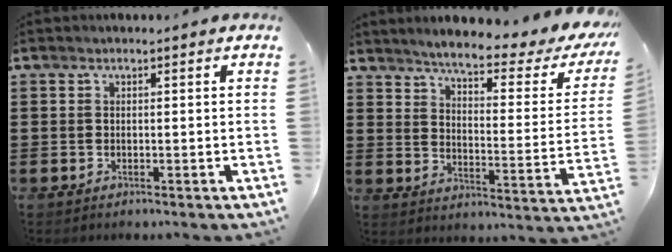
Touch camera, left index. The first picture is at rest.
{"total": 5.3, "force": [4.3, -0.1, 3.1], "torque": [-0.072, -0.036, 0.064]}